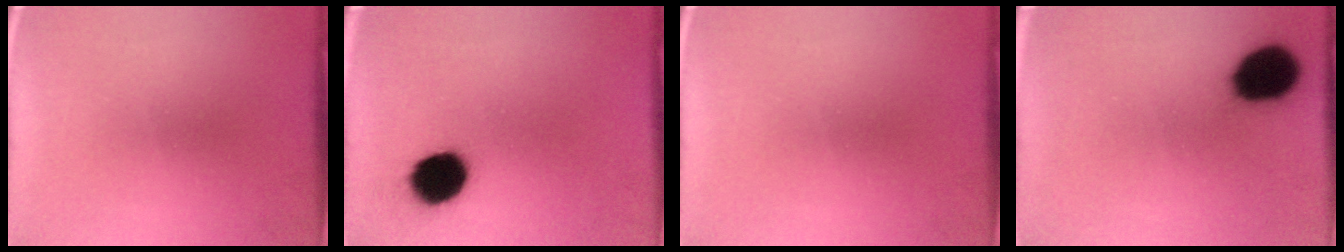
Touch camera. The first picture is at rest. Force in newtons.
{"total": 10.5}
{"total": 0.0}
{"total": 15.8}